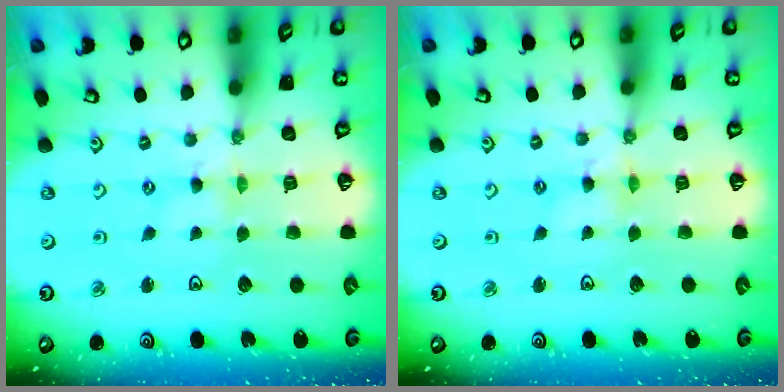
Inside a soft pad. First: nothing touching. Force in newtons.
{"total": 2.5, "press": 2.5, "slide": 0.2}